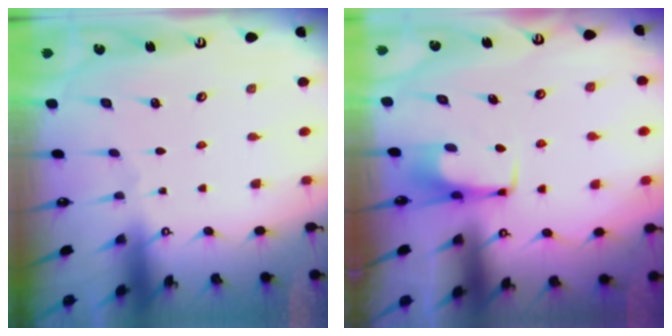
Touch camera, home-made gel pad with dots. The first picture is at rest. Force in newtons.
{"total": 2.9, "press": 2.9, "slide": 0.4}